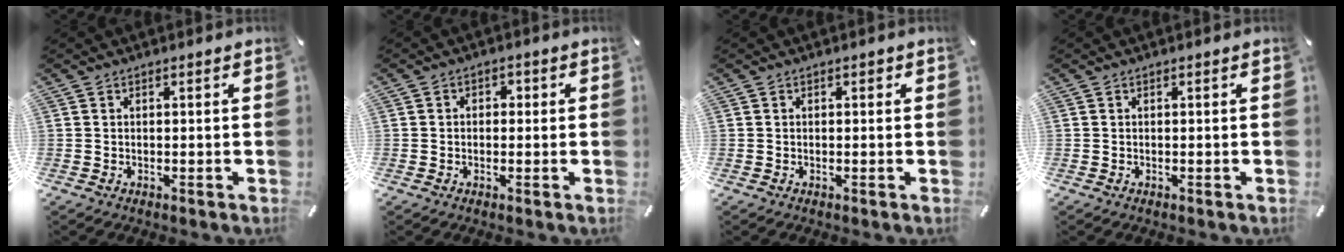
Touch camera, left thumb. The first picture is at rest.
{"total": 2.2, "force": [-0.9, 1.9, 0.8], "torque": [-0.016, 0.011, -0.021]}
{"total": 0.9, "force": [-0.1, 0.8, 0.4], "torque": [-0.007, 0.007, -0.004]}
{"total": 0.0}